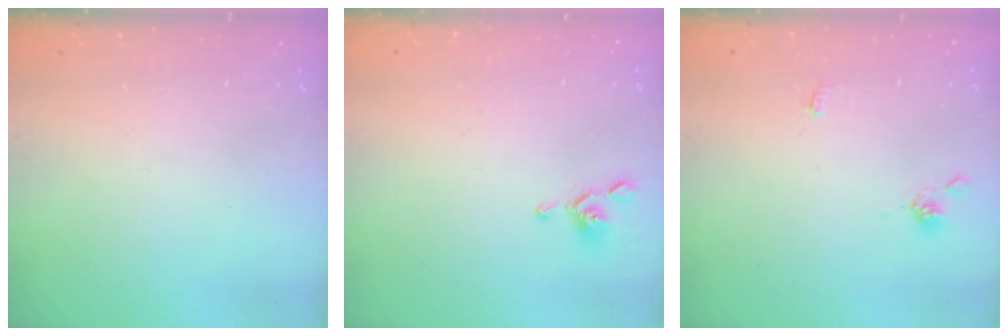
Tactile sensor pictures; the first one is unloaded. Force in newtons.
{"total": 0.0}
{"total": 1.1, "press": 1.1, "slide": 0.4}